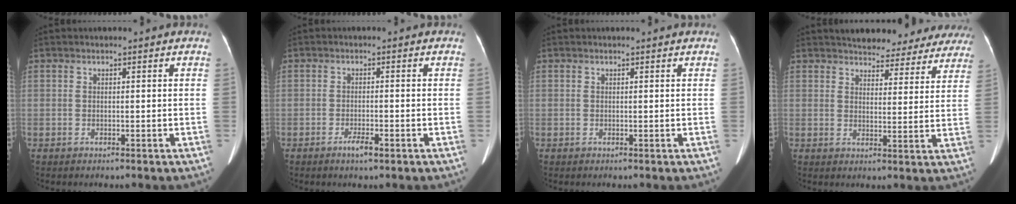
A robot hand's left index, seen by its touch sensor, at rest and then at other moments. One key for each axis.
{"total": 2.3, "fx": -1.5, "fy": 0.4, "fz": 1.7, "tx": -0.028, "ty": -0.001, "tz": -0.024}
{"total": 0.0}
{"total": 17.1, "fx": 15.7, "fy": 5.4, "fz": 4.3, "tx": -0.031, "ty": -0.002, "tz": 0.172}